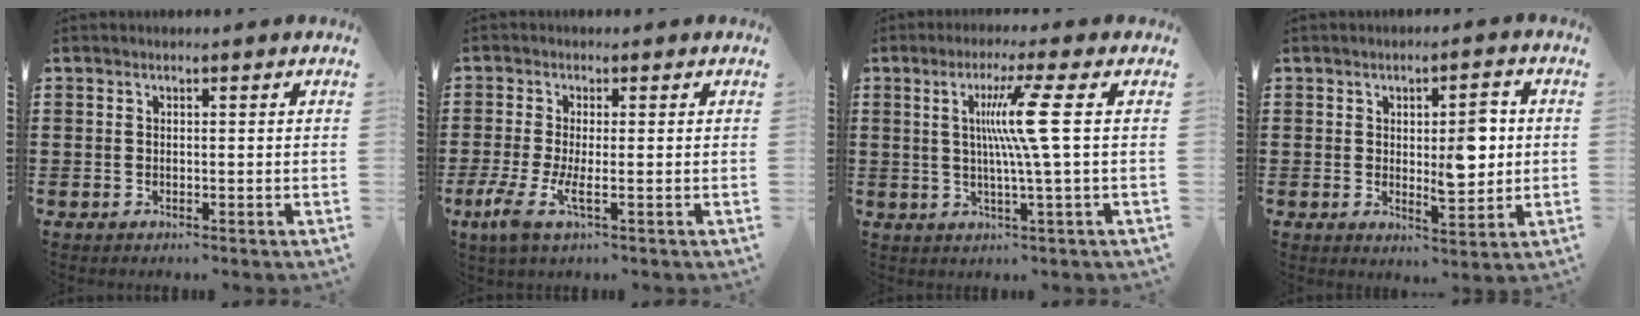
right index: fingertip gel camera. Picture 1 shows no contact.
{"total": 4.3, "force": [-1.4, 0.5, 4.1], "torque": [-0.100, -0.019, -0.029]}
{"total": 8.6, "force": [1.4, -1.3, 8.3], "torque": [-0.162, -0.002, 0.010]}
{"total": 6.1, "force": [0.8, 2.6, 5.5], "torque": [-0.073, -0.006, 0.005]}